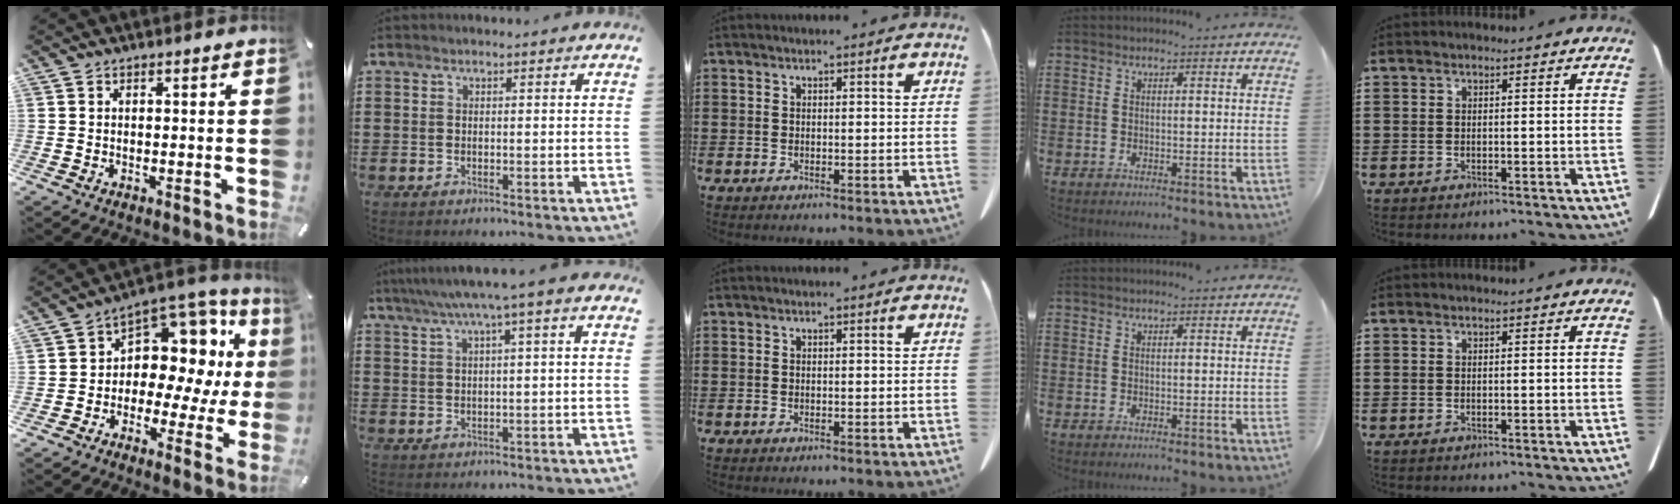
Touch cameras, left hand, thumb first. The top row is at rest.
{"thumb": {"total": 11.2, "force": [2.8, 8.6, 6.6], "torque": [-0.085, -0.045, 0.054]}, "index": {"total": 4.5, "force": [2.2, -0.6, 3.8], "torque": [-0.079, -0.003, 0.034]}}